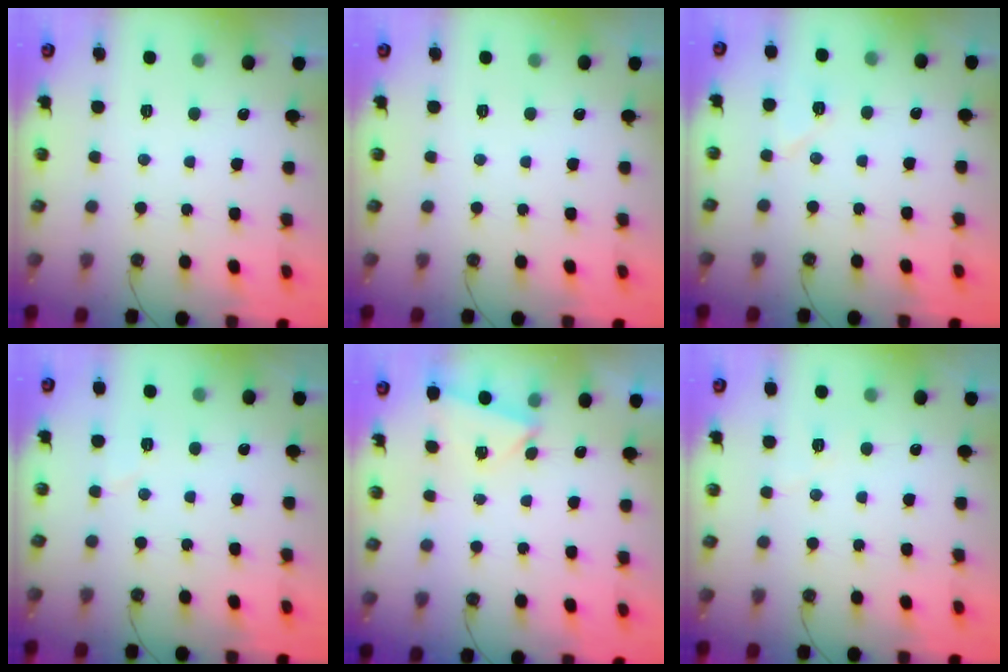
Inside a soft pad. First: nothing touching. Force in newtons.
{"total": 0.0}
{"total": 6.3, "press": 6.1, "slide": 1.6}
{"total": 4.6, "press": 4.1, "slide": 2.0}
{"total": 1.7, "press": 0.9, "slide": 1.5}
{"total": 5.2, "press": 4.7, "slide": 2.1}